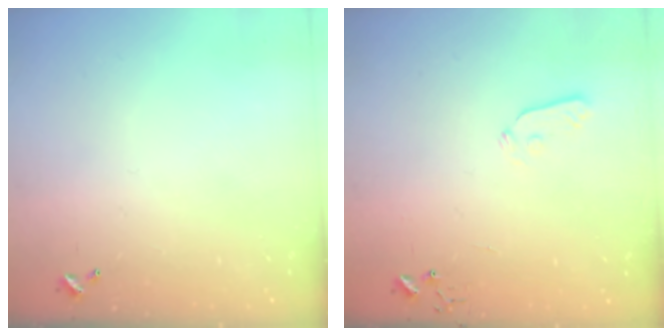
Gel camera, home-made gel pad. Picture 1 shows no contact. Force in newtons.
{"total": 4.0, "press": 3.8, "slide": 0.9}